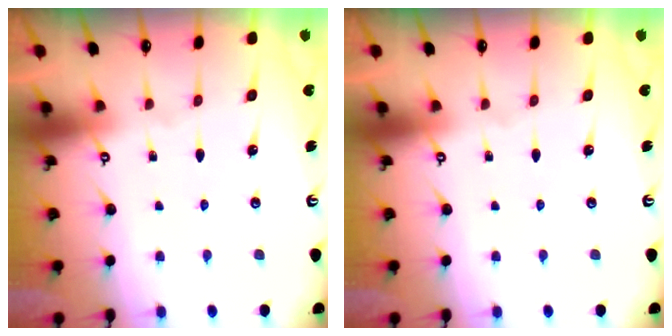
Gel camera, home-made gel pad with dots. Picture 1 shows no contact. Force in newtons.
{"total": 0.0}